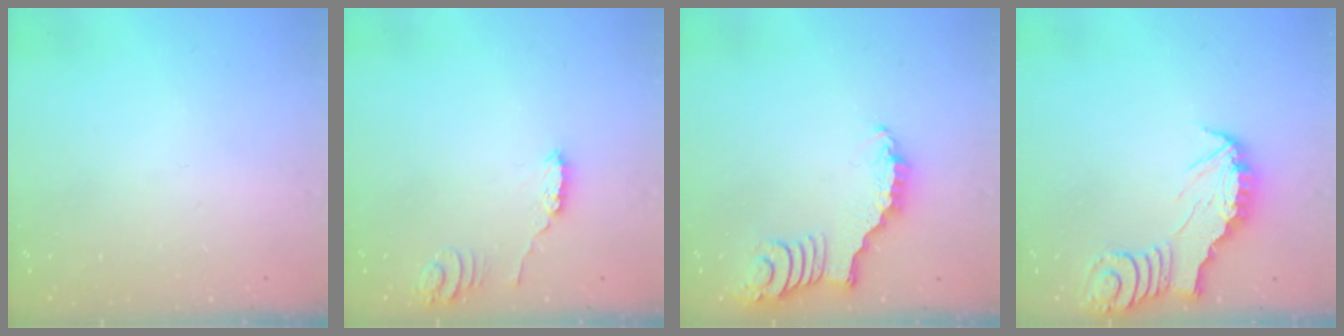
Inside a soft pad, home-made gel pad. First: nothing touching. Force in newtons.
{"total": 1.6, "press": 1.5, "slide": 0.1}
{"total": 2.4, "press": 2.4, "slide": 0.3}
{"total": 2.7, "press": 2.7, "slide": 0.2}